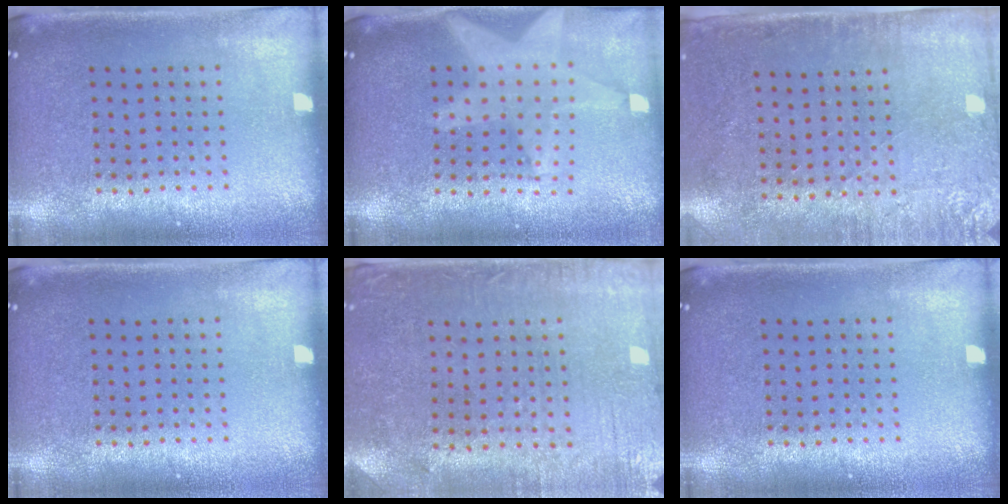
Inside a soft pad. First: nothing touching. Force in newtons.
{"total": 2.2, "press": 1.8, "slide": 1.2}
{"total": 2.7, "press": 2.3, "slide": 1.5}
{"total": 0.0}
{"total": 0.6, "press": 0.4, "slide": 0.5}
{"total": 0.0}